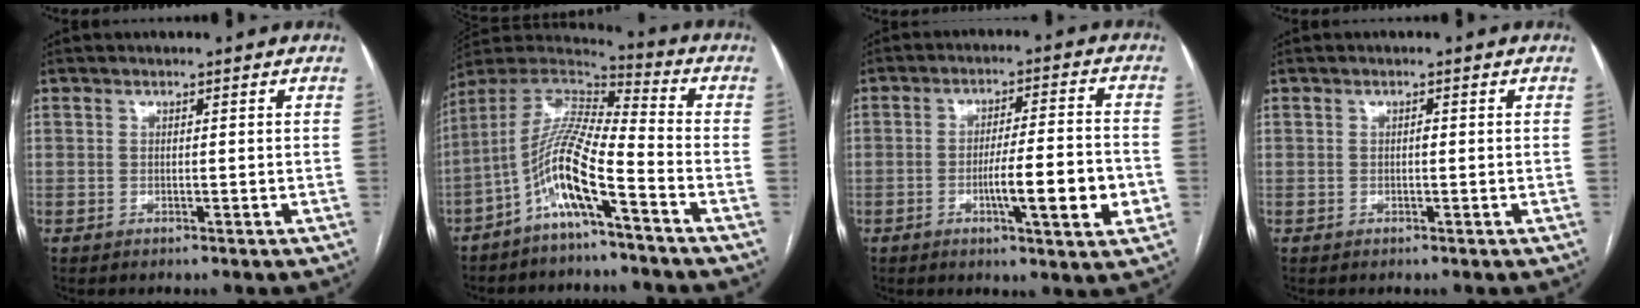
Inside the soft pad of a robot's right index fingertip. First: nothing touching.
{"total": 11.8, "force": [-6.1, 1.3, 10.0], "torque": [-0.214, 0.008, -0.125]}
{"total": 10.6, "force": [-2.9, 0.8, 10.2], "torque": [-0.157, -0.002, -0.044]}
{"total": 0.5, "force": [0.0, 0.2, 0.5], "torque": [-0.010, 0.001, -0.002]}